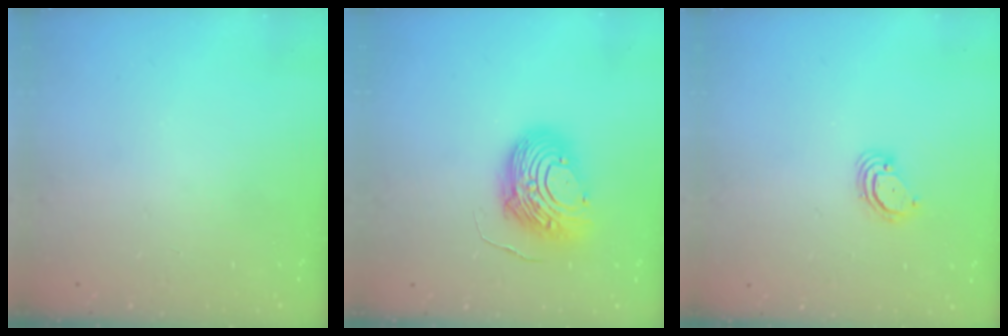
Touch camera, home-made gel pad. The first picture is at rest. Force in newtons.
{"total": 11.2, "press": 11.2, "slide": 1.1}
{"total": 3.2, "press": 3.2, "slide": 0.2}